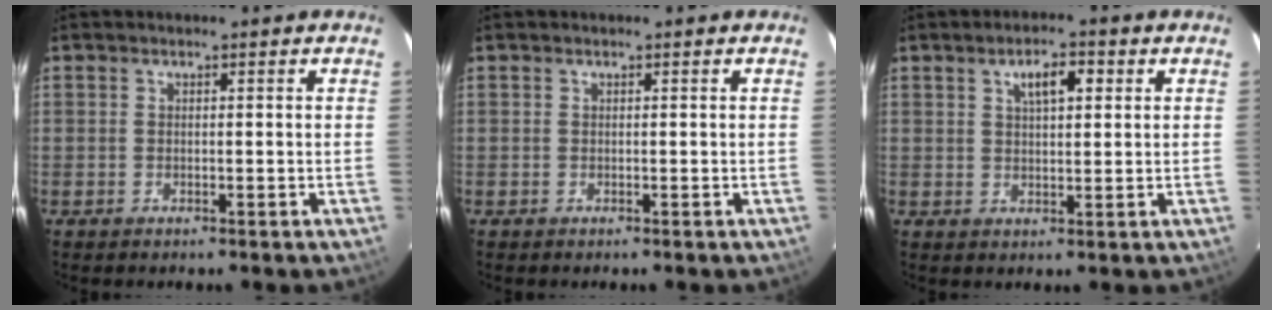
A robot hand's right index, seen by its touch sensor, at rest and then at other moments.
{"total": 0.0}
{"total": 4.9, "force": [2.0, 2.0, 4.0], "torque": [-0.066, 0.012, 0.036]}